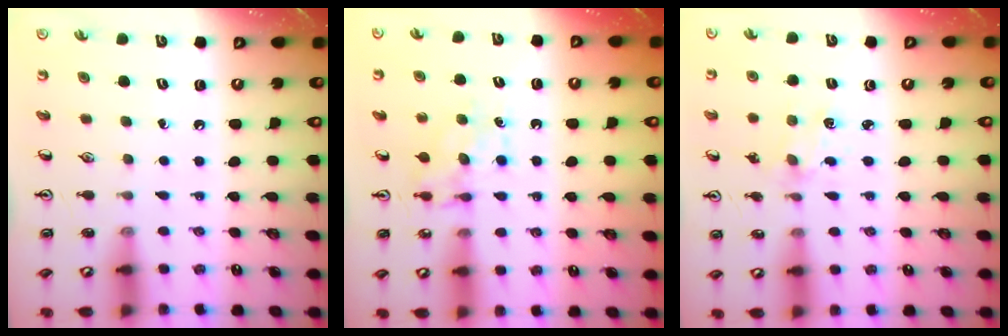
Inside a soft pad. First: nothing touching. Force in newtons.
{"total": 7.3, "press": 7.2, "slide": 0.7}
{"total": 2.1, "press": 2.1, "slide": 0.3}